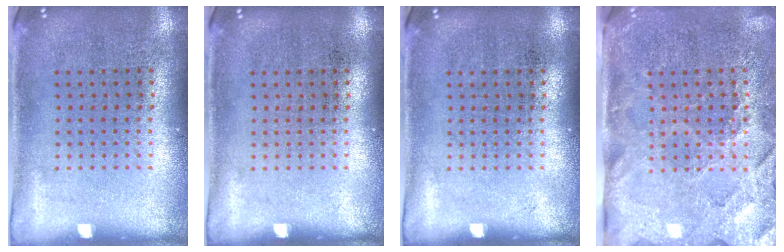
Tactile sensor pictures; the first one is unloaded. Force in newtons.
{"total": 0.0}
{"total": 0.0}
{"total": 3.6, "press": 3.1, "slide": 1.8}